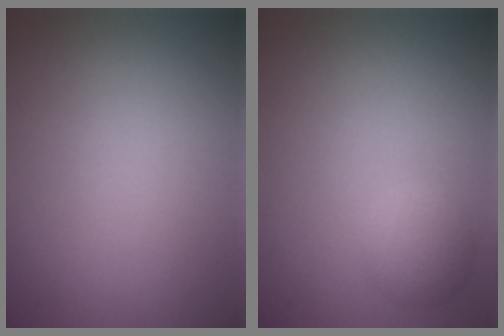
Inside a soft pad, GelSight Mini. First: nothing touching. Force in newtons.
{"total": 2.2, "press": 2.2, "slide": 0.1}